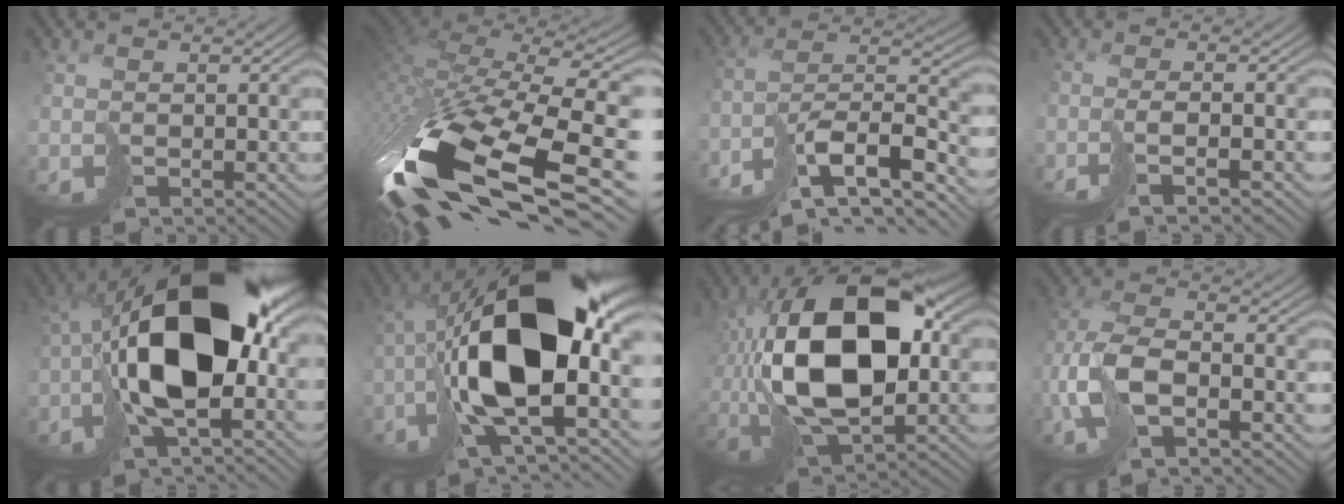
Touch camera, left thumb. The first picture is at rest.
{"total": 16.2, "force": [-5.0, 7.0, 13.8], "torque": [-0.326, -0.024, -0.080]}
{"total": 13.6, "force": [-9.5, 4.6, 8.5], "torque": [-0.180, -0.019, -0.159]}
{"total": 2.9, "force": [-1.5, -0.2, 2.5], "torque": [-0.024, 0.009, -0.039]}
{"total": 17.4, "force": [1.0, 9.7, 14.4], "torque": [-0.275, -0.018, 0.024]}
{"total": 19.1, "force": [-0.8, 9.4, 16.6], "torque": [-0.309, -0.006, -0.010]}
{"total": 18.0, "force": [3.0, 9.7, 14.8], "torque": [-0.285, 0.015, 0.043]}
{"total": 8.4, "force": [-2.7, 3.7, 7.1], "torque": [-0.162, -0.003, -0.065]}